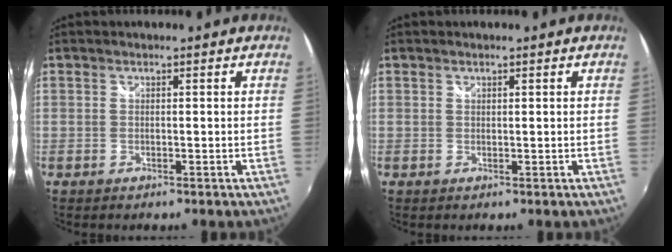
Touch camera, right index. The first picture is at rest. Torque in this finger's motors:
{"motor_torque": [-0.06, -0.02, -0.02, 0.00]}